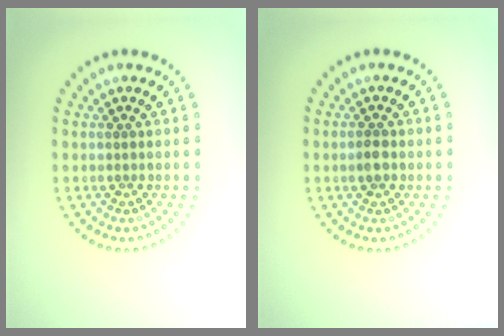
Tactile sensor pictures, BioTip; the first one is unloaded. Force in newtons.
{"total": 1.4, "press": 1.4, "slide": 0.1}